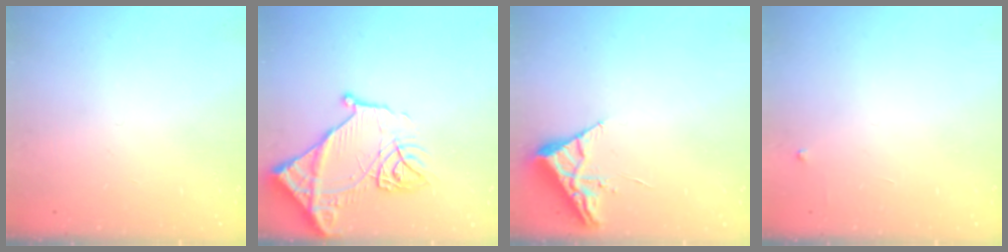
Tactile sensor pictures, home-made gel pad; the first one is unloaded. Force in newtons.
{"total": 17.7, "press": 17.6, "slide": 1.7}
{"total": 3.7, "press": 3.6, "slide": 0.5}
{"total": 2.6, "press": 2.6, "slide": 0.4}